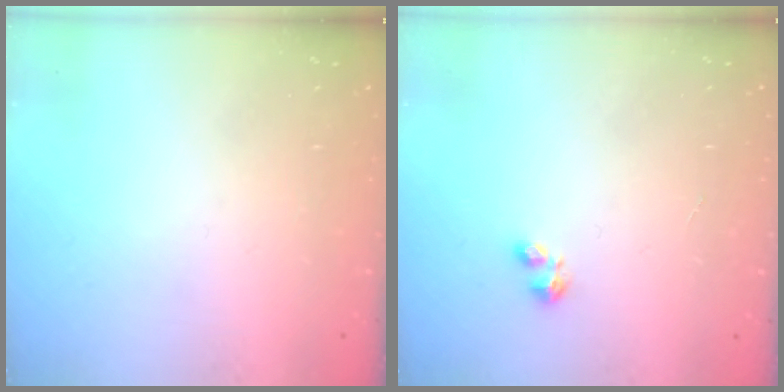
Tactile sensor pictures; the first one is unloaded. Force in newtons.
{"total": 2.2, "press": 2.2, "slide": 0.4}